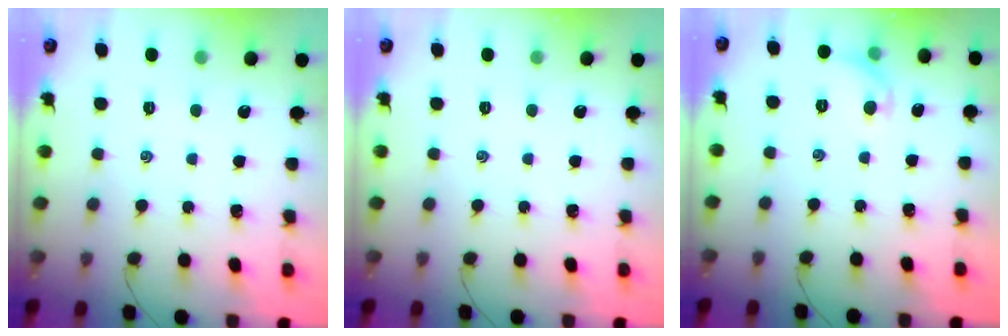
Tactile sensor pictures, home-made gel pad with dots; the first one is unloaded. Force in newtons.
{"total": 0.0}
{"total": 5.9, "press": 5.8, "slide": 1.3}